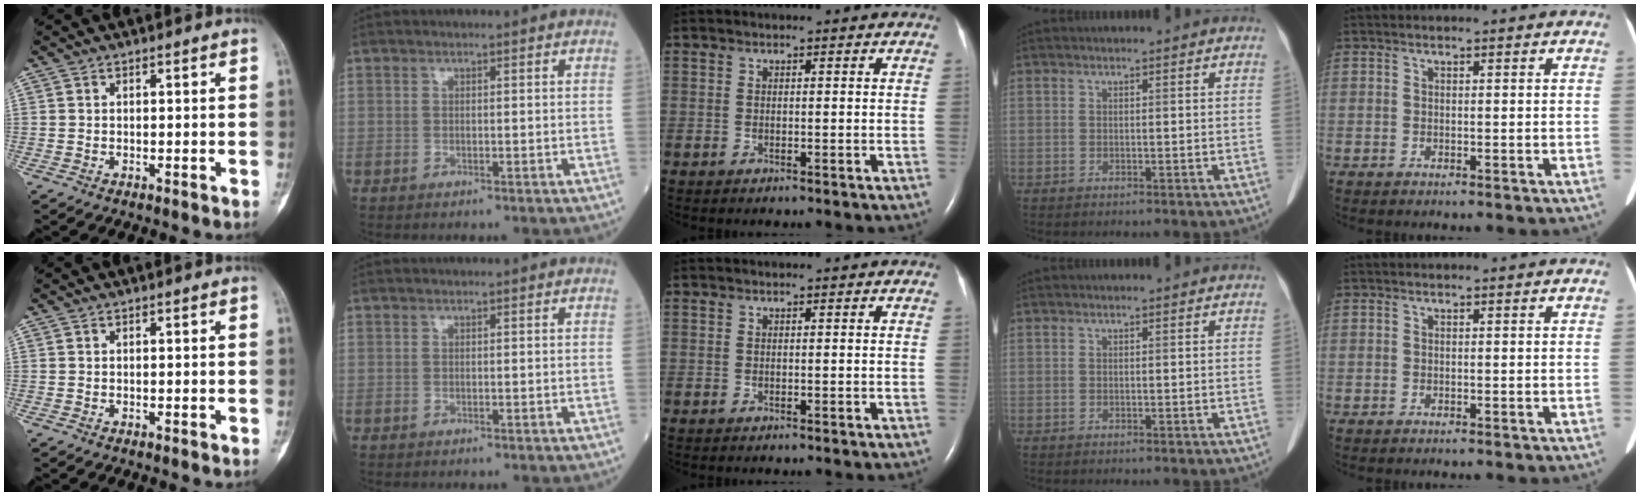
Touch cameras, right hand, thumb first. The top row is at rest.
{}